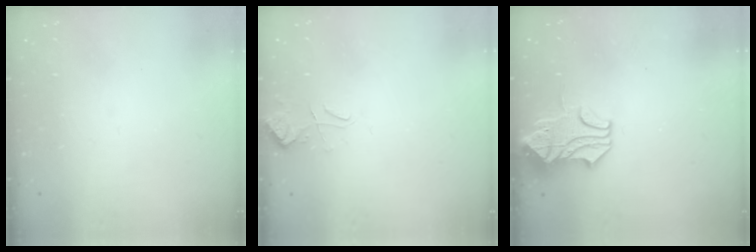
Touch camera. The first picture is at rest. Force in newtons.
{"total": 3.0, "press": 2.9, "slide": 0.6}
{"total": 2.0, "press": 1.3, "slide": 1.5}